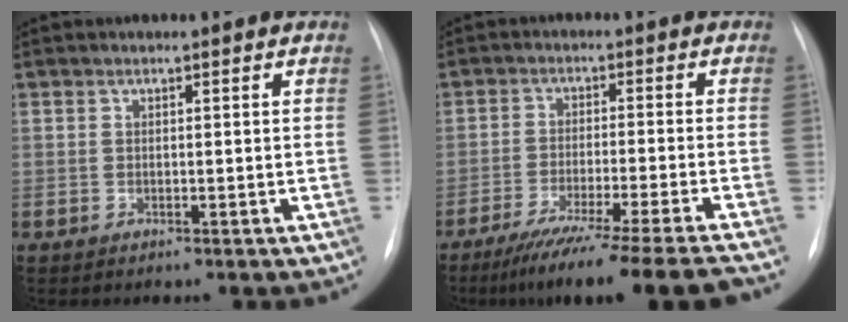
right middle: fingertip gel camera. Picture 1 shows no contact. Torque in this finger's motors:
{"motor_torque": [1.08, -1.05, 0.20, 0.10]}